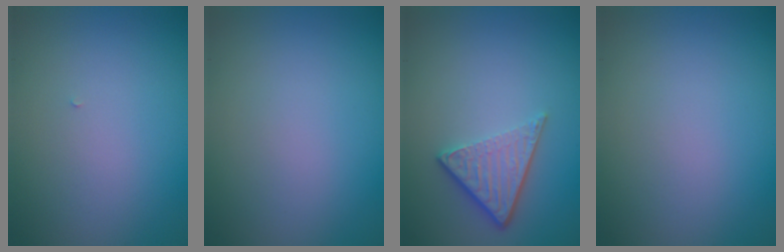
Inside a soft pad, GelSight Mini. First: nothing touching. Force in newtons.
{"total": 0.0}
{"total": 3.8, "press": 2.6, "slide": 2.7}
{"total": 0.0}